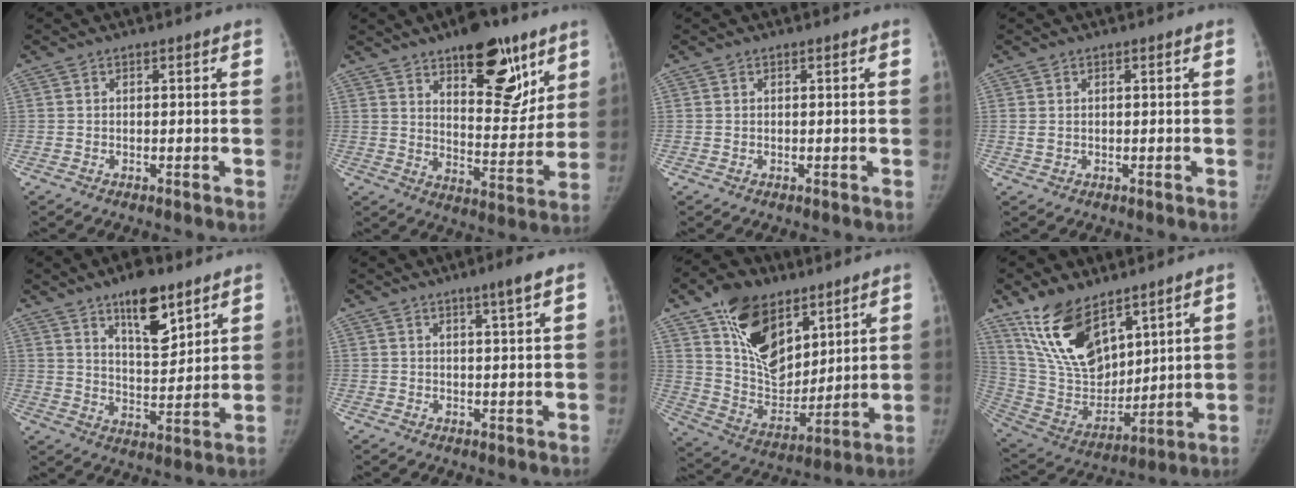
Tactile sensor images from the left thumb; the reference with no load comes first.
{"total": 18.6, "force": [11.0, 8.0, 12.7], "torque": [-0.123, -0.068, 0.165]}
{"total": 0.0}
{"total": 1.4, "force": [0.5, 1.0, 0.9], "torque": [-0.017, -0.001, 0.016]}
{"total": 12.0, "force": [7.8, 4.6, 7.8], "torque": [-0.098, -0.051, 0.131]}
{"total": 3.8, "force": [2.3, -0.2, 3.0], "torque": [-0.048, -0.012, 0.037]}
{"total": 19.9, "force": [11.1, 12.1, 11.3], "torque": [-0.150, -0.049, 0.206]}
{"total": 18.6, "force": [12.0, 9.1, 10.9], "torque": [-0.162, -0.067, 0.245]}